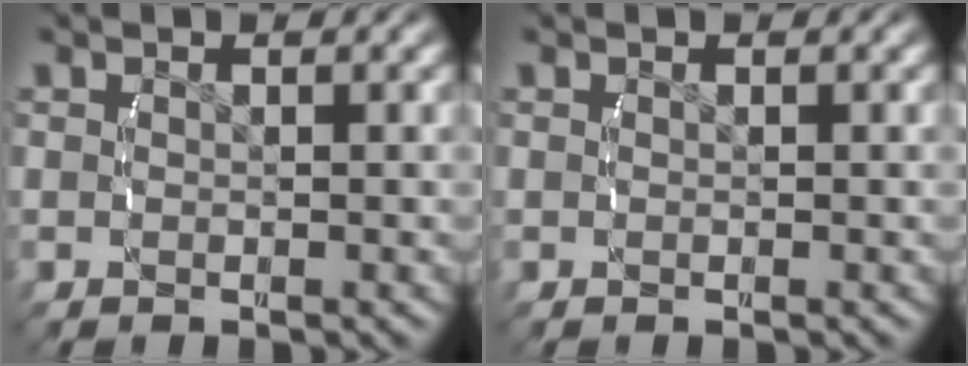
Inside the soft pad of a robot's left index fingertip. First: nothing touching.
{"total": 0.0}